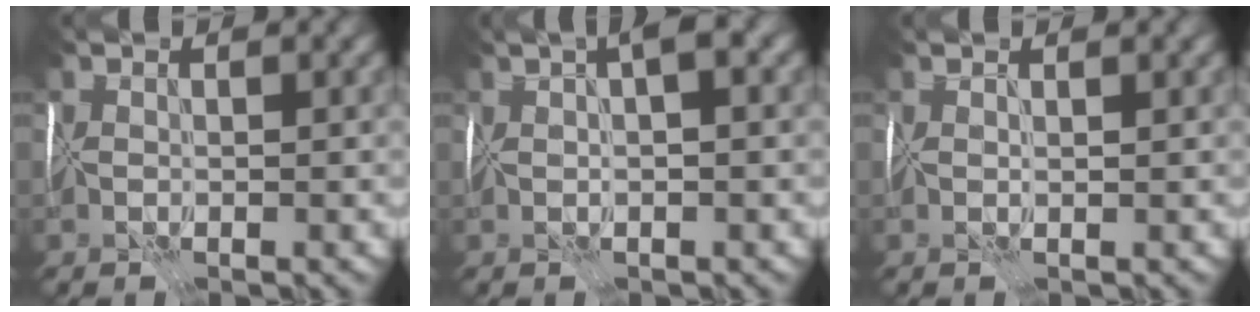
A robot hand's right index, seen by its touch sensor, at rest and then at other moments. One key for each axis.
{"total": 3.2, "fx": 2.1, "fy": 0.3, "fz": 2.4, "tx": -0.029, "ty": 0.019, "tz": 0.033}
{"total": 1.4, "fx": 1.4, "fy": -0.1, "fz": 0.3, "tx": 0.003, "ty": 0.006, "tz": 0.026}